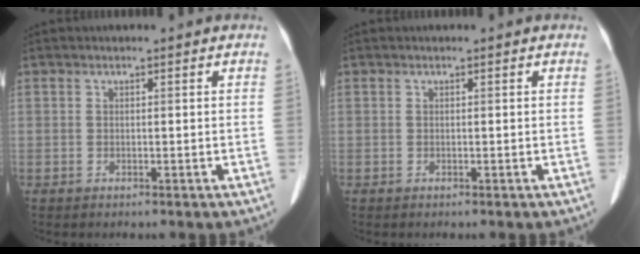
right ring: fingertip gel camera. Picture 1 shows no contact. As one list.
[{"total": 0.0}]